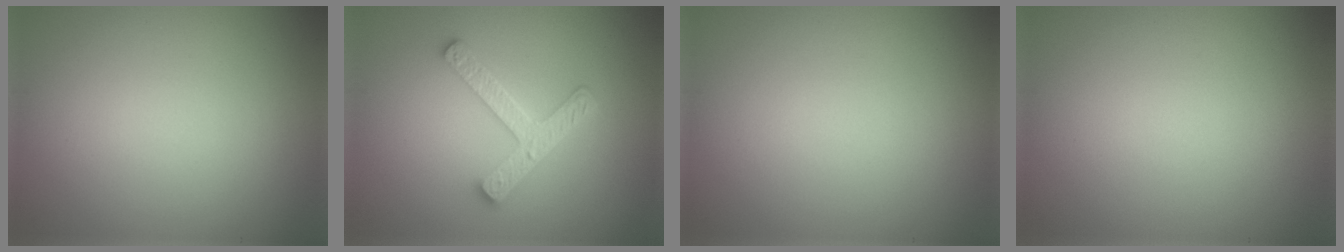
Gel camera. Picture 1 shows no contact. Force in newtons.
{"total": 4.3, "press": 3.3, "slide": 2.7}
{"total": 0.0}
{"total": 0.0}